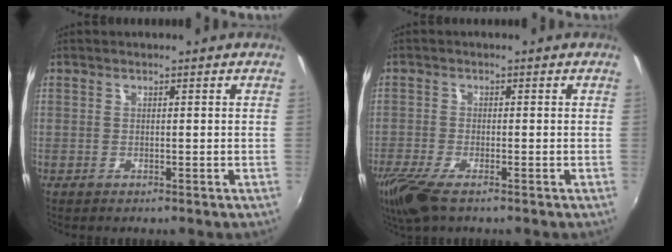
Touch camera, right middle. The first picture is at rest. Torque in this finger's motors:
{"motor_torque": [1.06, -1.00, 0.36, 0.09]}